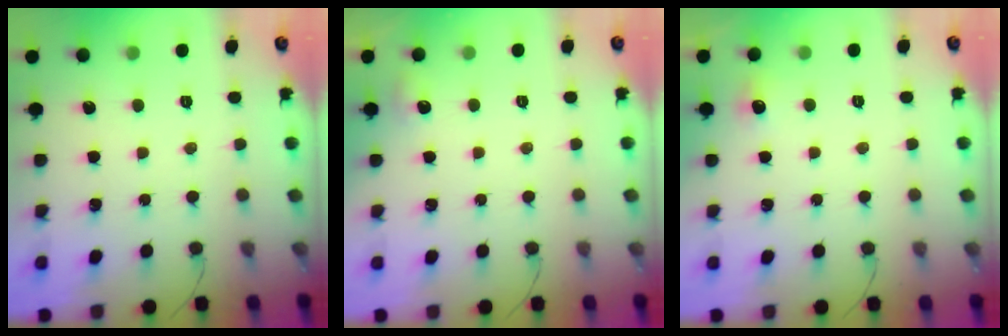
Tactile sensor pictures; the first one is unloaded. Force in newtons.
{"total": 4.0, "press": 3.8, "slide": 1.2}
{"total": 4.0, "press": 3.7, "slide": 1.6}